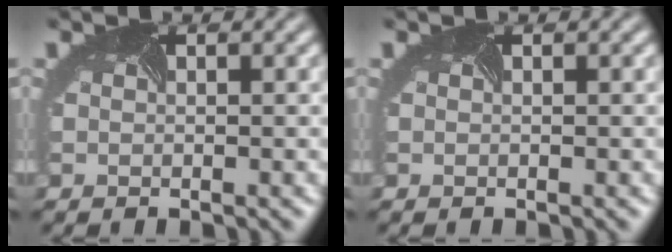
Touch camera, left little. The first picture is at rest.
{"total": 0.0}